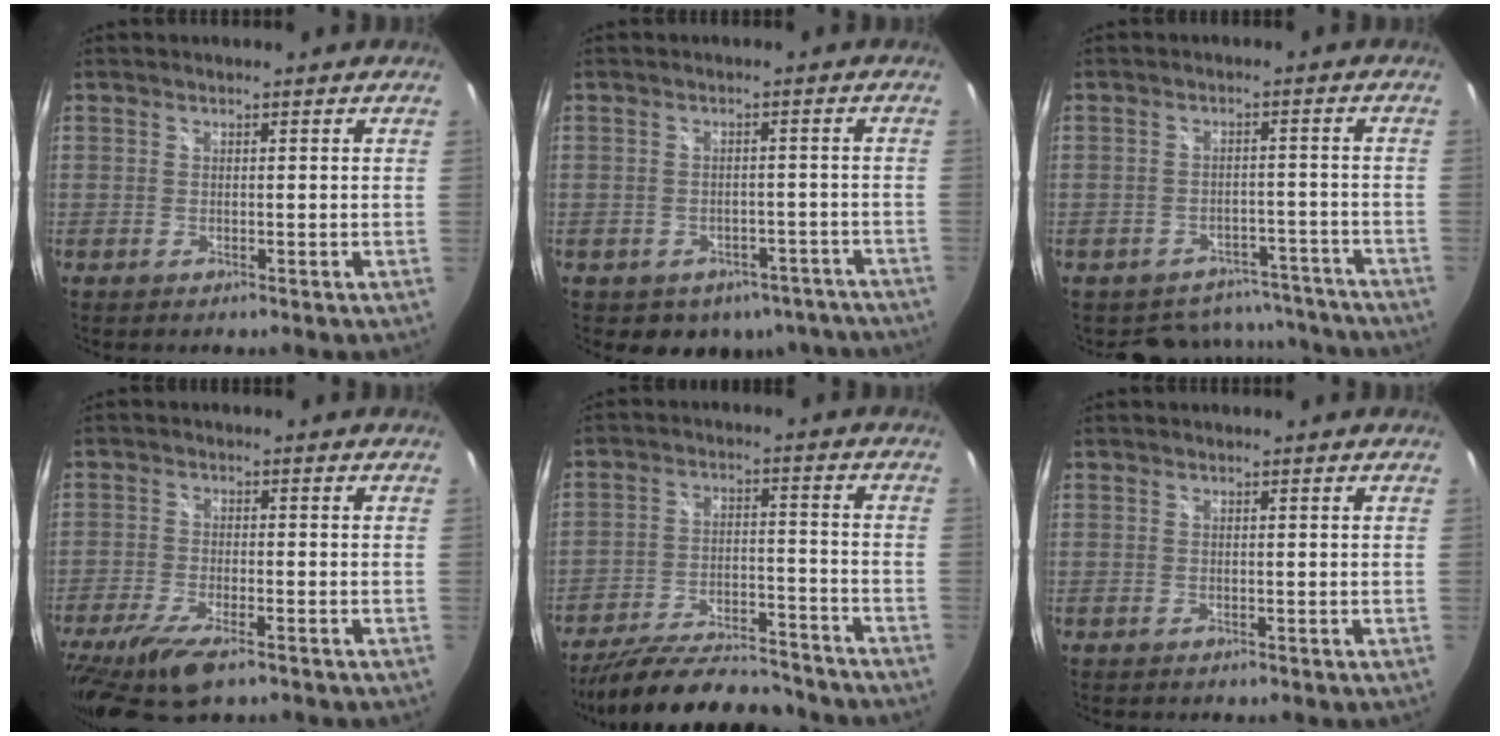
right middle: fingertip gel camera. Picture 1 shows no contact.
{"total": 11.4, "force": [-8.0, 7.4, 3.2], "torque": [-0.069, 0.012, -0.077]}
{"total": 11.3, "force": [-9.7, 5.6, 1.5], "torque": [-0.038, 0.025, -0.112]}
{"total": 12.9, "force": [-9.0, 3.8, 8.4], "torque": [-0.189, -0.047, -0.162]}
{"total": 20.5, "force": [-18.0, 4.8, 8.5], "torque": [-0.164, -0.019, -0.261]}
{"total": 0.0}